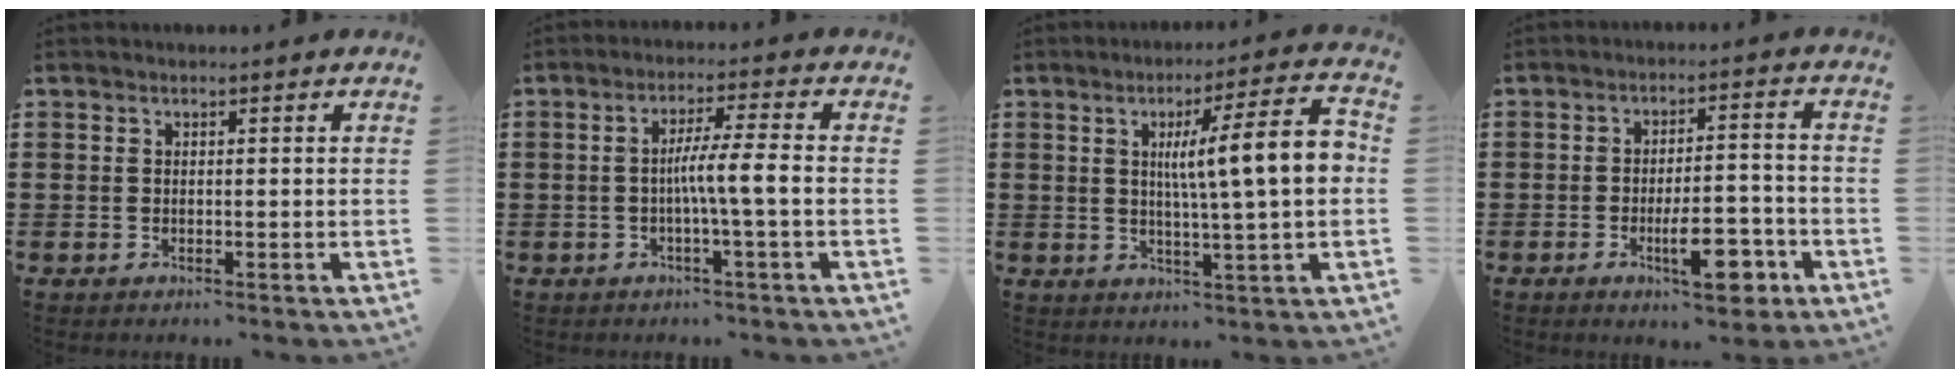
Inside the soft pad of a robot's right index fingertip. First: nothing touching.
{"total": 5.4, "force": [-1.0, -0.3, 5.3], "torque": [-0.096, -0.003, -0.024]}
{"total": 11.4, "force": [1.7, 1.1, 11.2], "torque": [-0.182, -0.006, 0.019]}
{"total": 9.1, "force": [-4.0, 3.1, 7.6], "torque": [-0.114, 0.004, -0.066]}